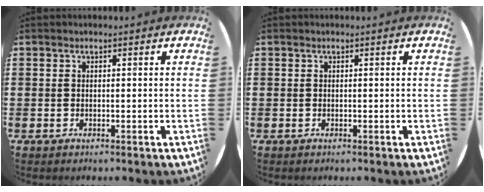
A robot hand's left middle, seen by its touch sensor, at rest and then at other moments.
{"total": 0.0}